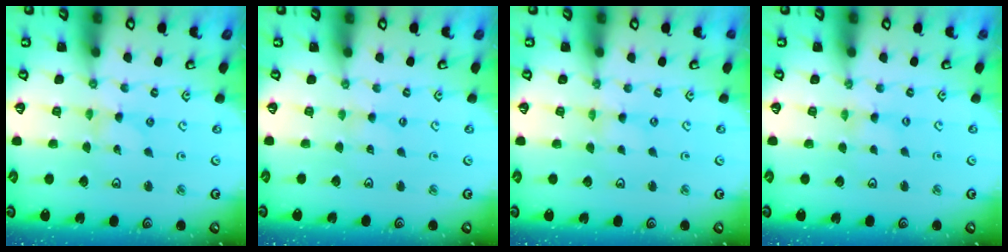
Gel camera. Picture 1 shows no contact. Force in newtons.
{"total": 0.0}
{"total": 0.0}
{"total": 0.0}